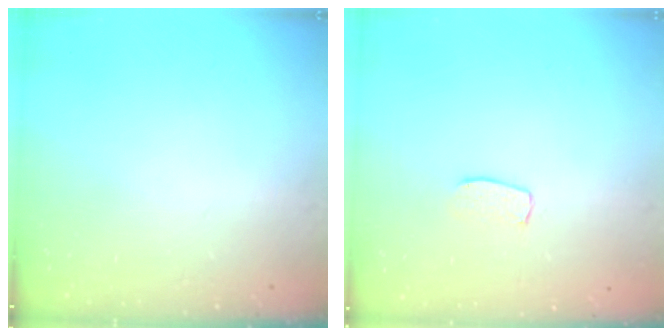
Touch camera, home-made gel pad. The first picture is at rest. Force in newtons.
{"total": 3.9, "press": 3.9, "slide": 0.3}